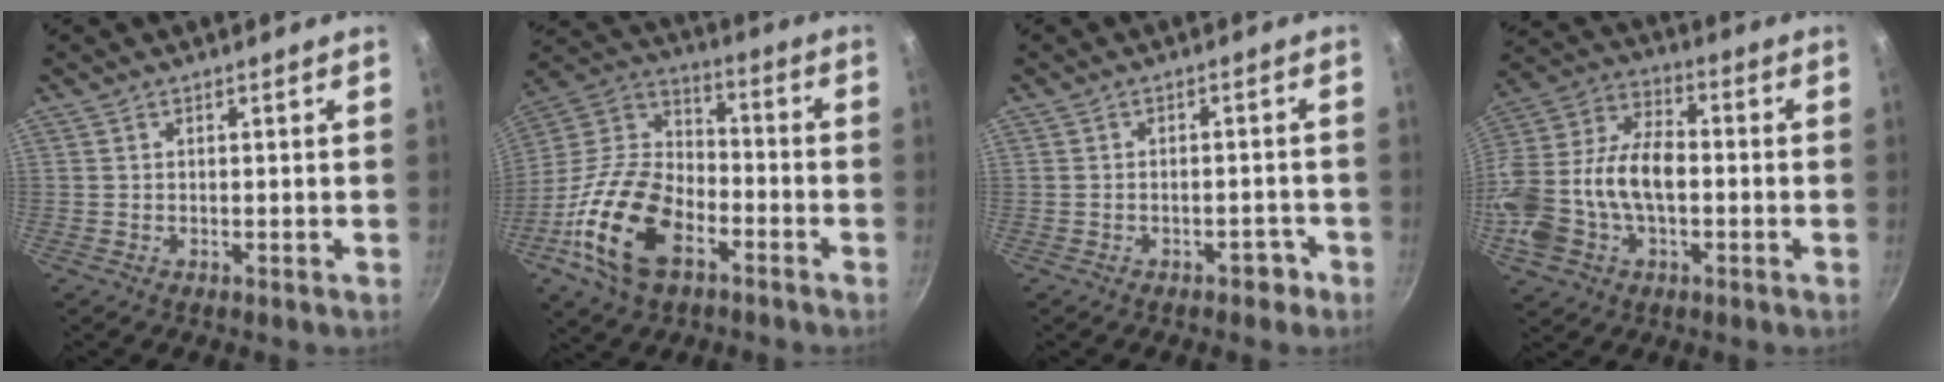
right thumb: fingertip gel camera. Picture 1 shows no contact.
{"total": 20.4, "force": [-8.8, 12.2, 13.9], "torque": [-0.249, 0.049, -0.180]}
{"total": 2.7, "force": [-1.9, 1.4, 1.4], "torque": [-0.001, 0.025, -0.013]}
{"total": 19.9, "force": [-2.6, 12.8, 15.0], "torque": [-0.290, 0.045, -0.053]}